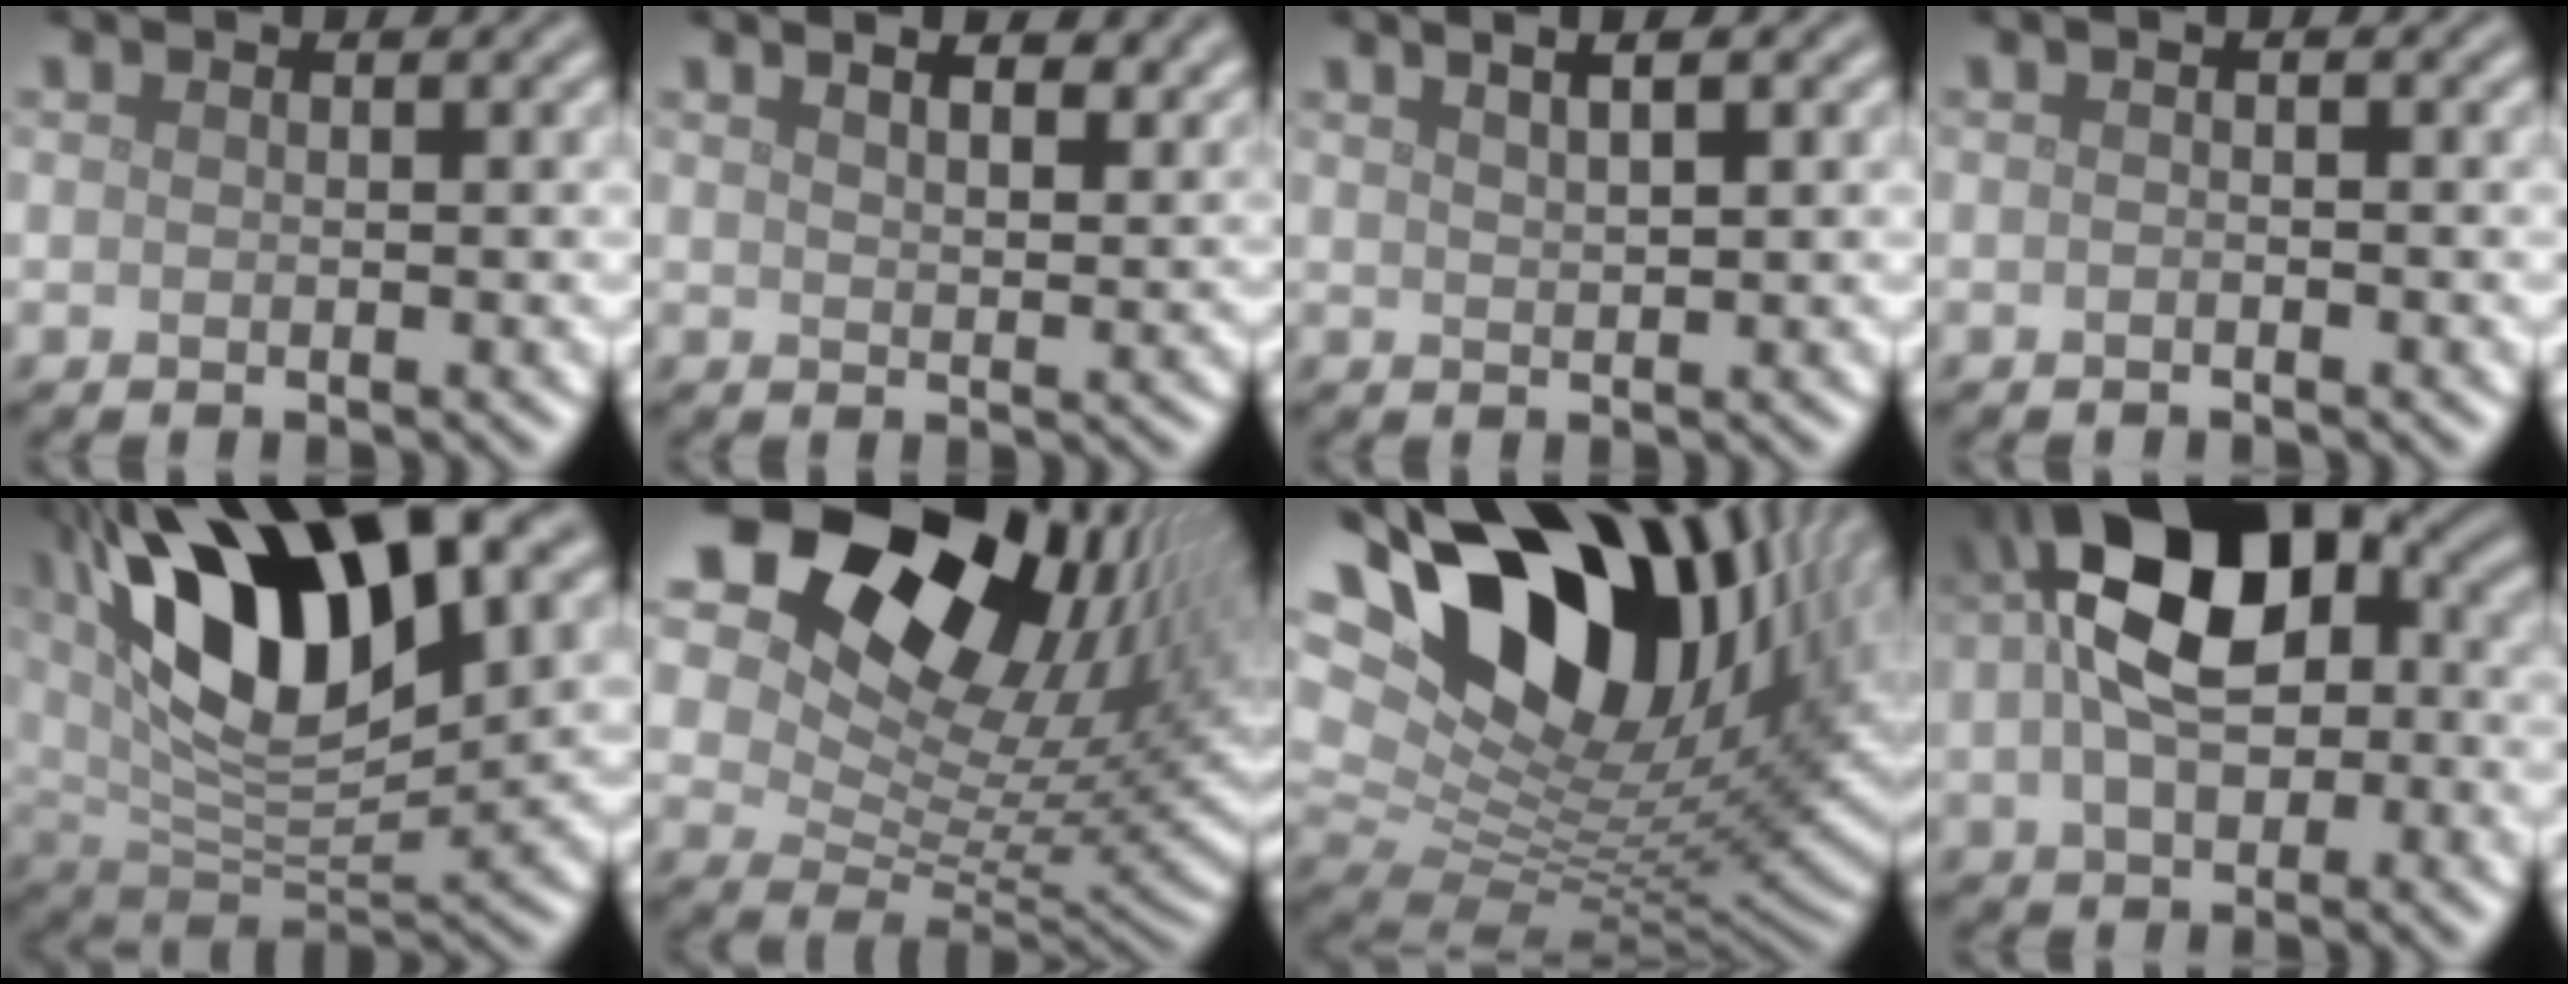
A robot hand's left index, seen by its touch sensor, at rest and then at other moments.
{"total": 6.6, "force": [4.8, 2.6, 3.7], "torque": [-0.025, 0.030, 0.033]}
{"total": 3.0, "force": [1.9, 1.1, 2.1], "torque": [-0.012, 0.012, 0.007]}
{"total": 0.6, "force": [-0.3, 0.1, 0.5], "torque": [-0.012, -0.001, -0.008]}
{"total": 15.5, "force": [5.9, 6.7, 12.7], "torque": [-0.226, 0.014, 0.098]}
{"total": 19.6, "force": [10.7, 11.9, 11.4], "torque": [-0.192, 0.053, 0.171]}
{"total": 19.8, "force": [8.7, 11.5, 13.5], "torque": [-0.225, 0.040, 0.140]}
{"total": 12.3, "force": [1.3, 7.1, 10.0], "torque": [-0.173, 0.024, 0.014]}